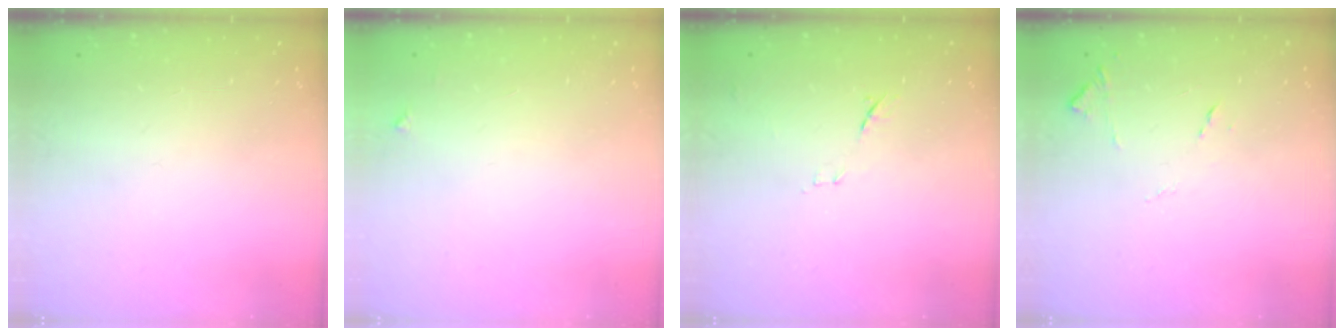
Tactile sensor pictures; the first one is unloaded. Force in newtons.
{"total": 3.3, "press": 3.3, "slide": 0.4}
{"total": 7.5, "press": 7.5, "slide": 0.8}
{"total": 8.2, "press": 8.2, "slide": 0.6}